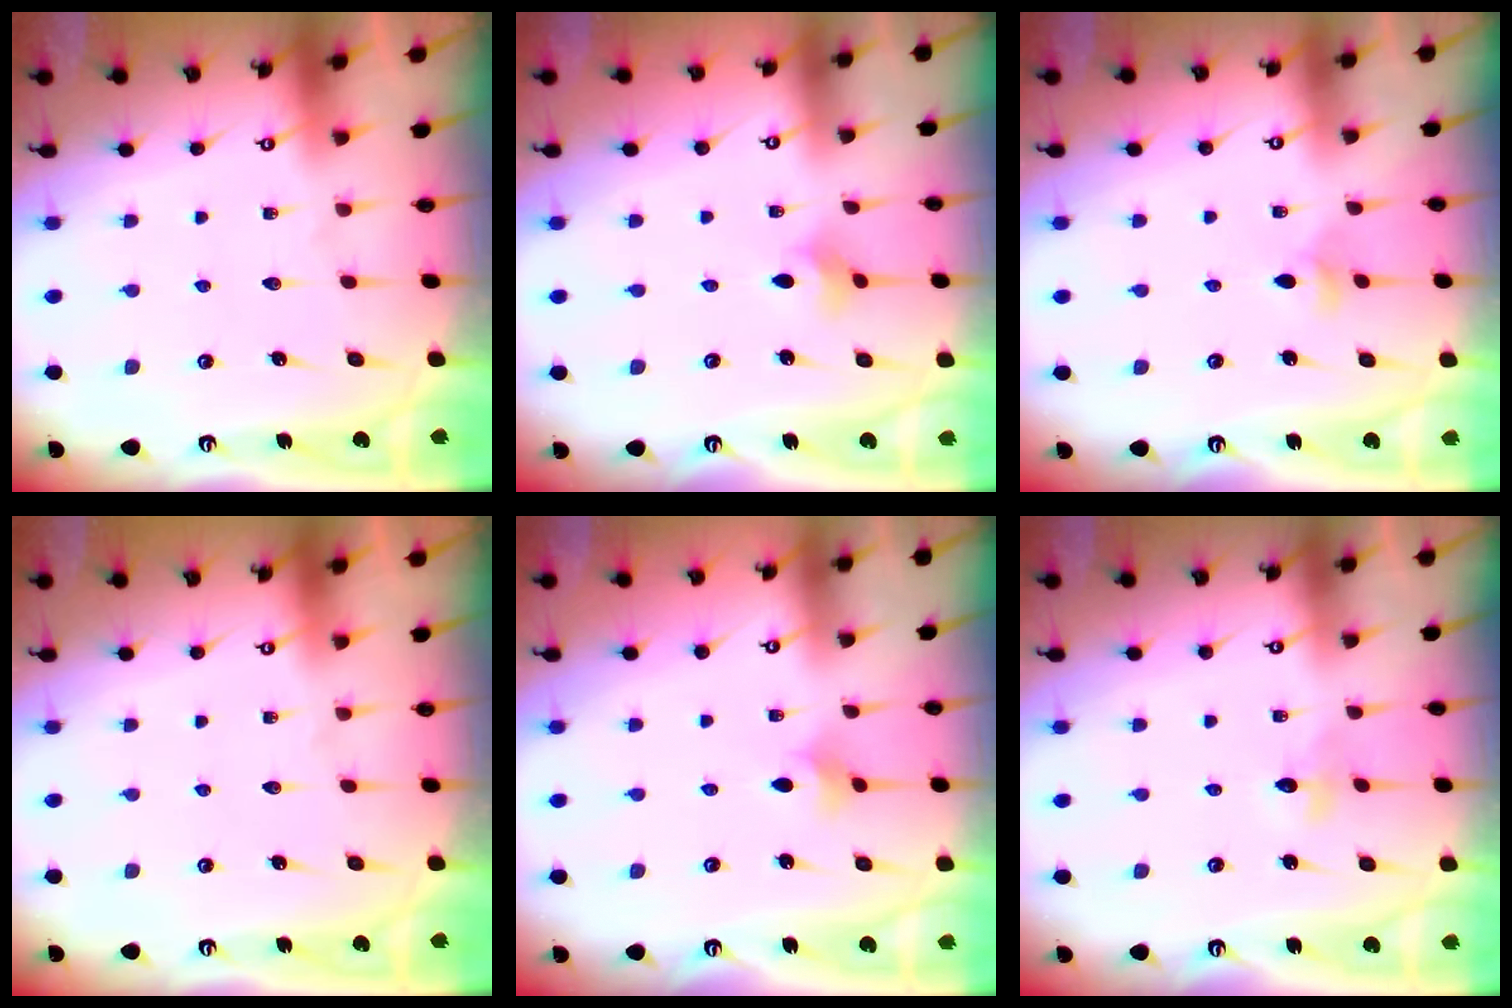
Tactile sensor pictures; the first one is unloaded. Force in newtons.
{"total": 2.2, "press": 2.1, "slide": 0.4}
{"total": 3.6, "press": 3.6, "slide": 0.8}
{"total": 0.0}
{"total": 2.5, "press": 2.4, "slide": 0.6}
{"total": 3.0, "press": 2.9, "slide": 0.3}